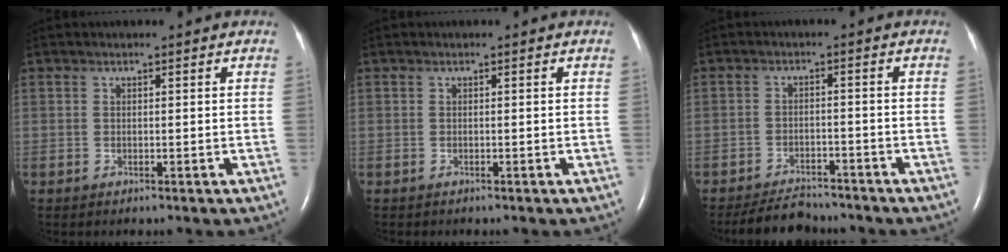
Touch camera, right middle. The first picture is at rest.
{"total": 0.0}
{"total": 6.1, "force": [-5.8, 1.6, 1.2], "torque": [-0.025, -0.014, -0.093]}